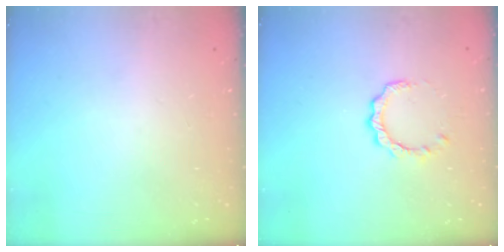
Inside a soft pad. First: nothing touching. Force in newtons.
{"total": 5.3, "press": 5.3, "slide": 0.5}